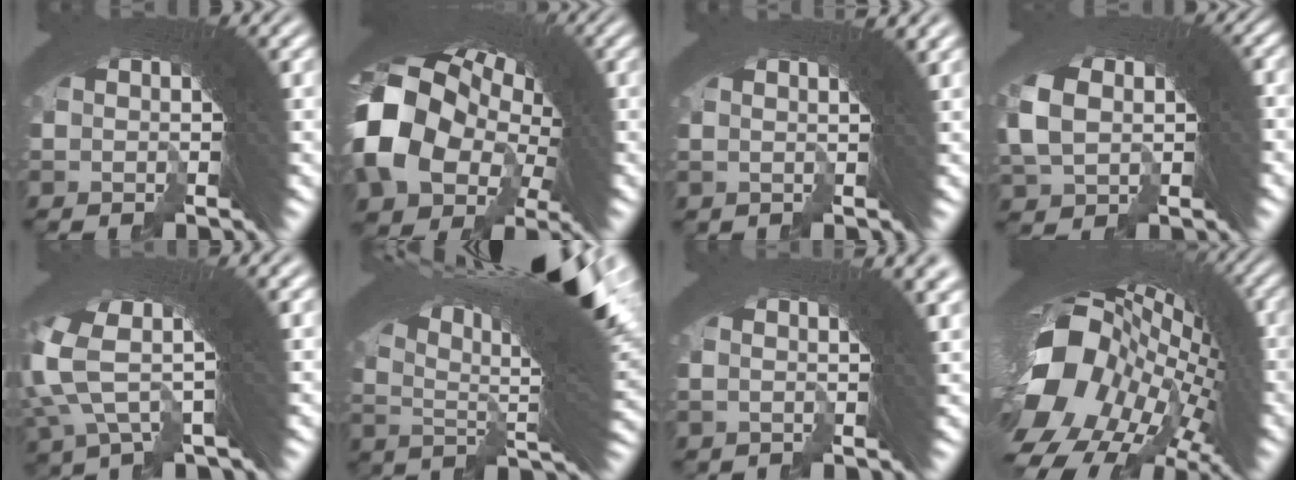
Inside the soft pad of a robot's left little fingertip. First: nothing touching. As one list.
[{"total": 14.0, "force": [0.5, 10.7, 9.0], "torque": [-0.189, -0.023, 0.010]}, {"total": 2.3, "force": [1.8, -0.8, 1.2], "torque": [-0.015, 0.010, 0.031]}, {"total": 3.0, "force": [0.2, 2.5, 1.7], "torque": [-0.028, 0.005, 0.009]}, {"total": 7.7, "force": [2.9, 4.0, 5.9], "torque": [-0.128, 0.018, 0.037]}, {"total": 17.2, "force": [8.9, 5.4, 13.6], "torque": [-0.186, 0.035, 0.127]}, {"total": 3.5, "force": [1.7, 0.4, 3.1], "torque": [-0.025, 0.021, 0.018]}, {"total": 18.1, "force": [-0.8, 12.3, 13.3], "torque": [-0.226, -0.014, -0.005]}]